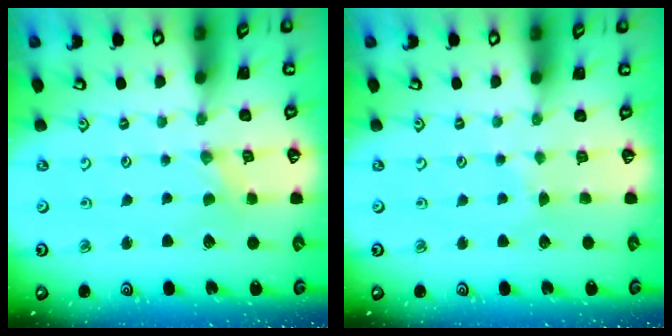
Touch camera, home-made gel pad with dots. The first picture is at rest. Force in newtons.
{"total": 2.2, "press": 2.2, "slide": 0.3}